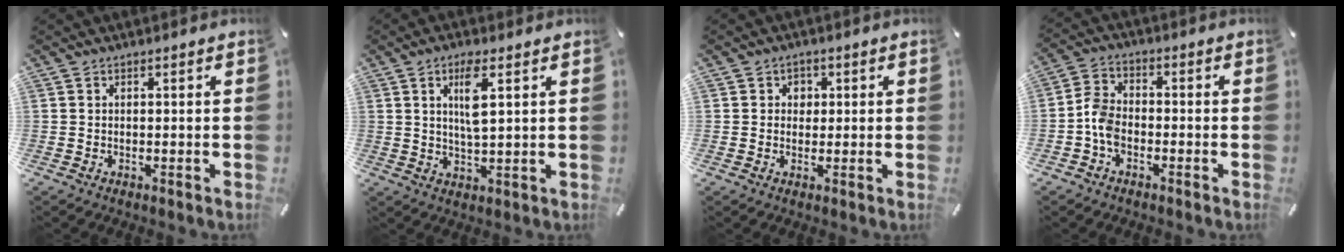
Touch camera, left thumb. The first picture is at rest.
{"total": 6.8, "force": [2.5, 1.7, 6.1], "torque": [-0.119, 0.000, 0.040]}
{"total": 2.6, "force": [0.1, 2.5, 0.8], "torque": [0.005, -0.002, -0.007]}
{"total": 6.0, "force": [-2.6, 4.2, 3.6], "torque": [-0.082, 0.014, -0.050]}